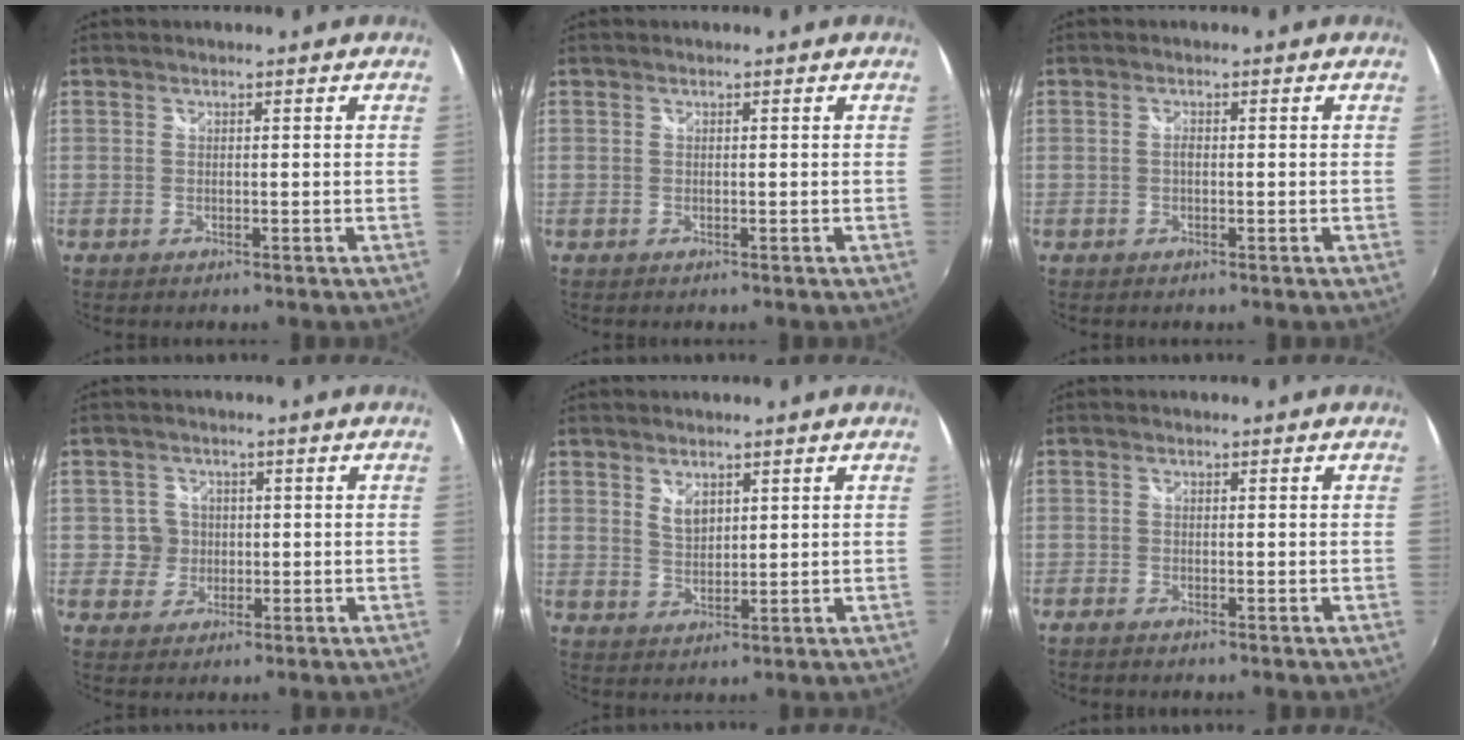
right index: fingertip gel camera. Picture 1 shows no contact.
{"total": 0.0}
{"total": 0.8, "force": [-0.2, 0.5, 0.7], "torque": [-0.013, 0.003, -0.004]}
{"total": 3.8, "force": [-0.2, 3.7, 0.2], "torque": [0.000, 0.014, -0.002]}
{"total": 3.3, "force": [1.8, 1.9, 2.0], "torque": [-0.030, -0.001, 0.032]}
{"total": 1.3, "force": [-1.1, 0.4, 0.4], "torque": [-0.011, -0.005, -0.025]}